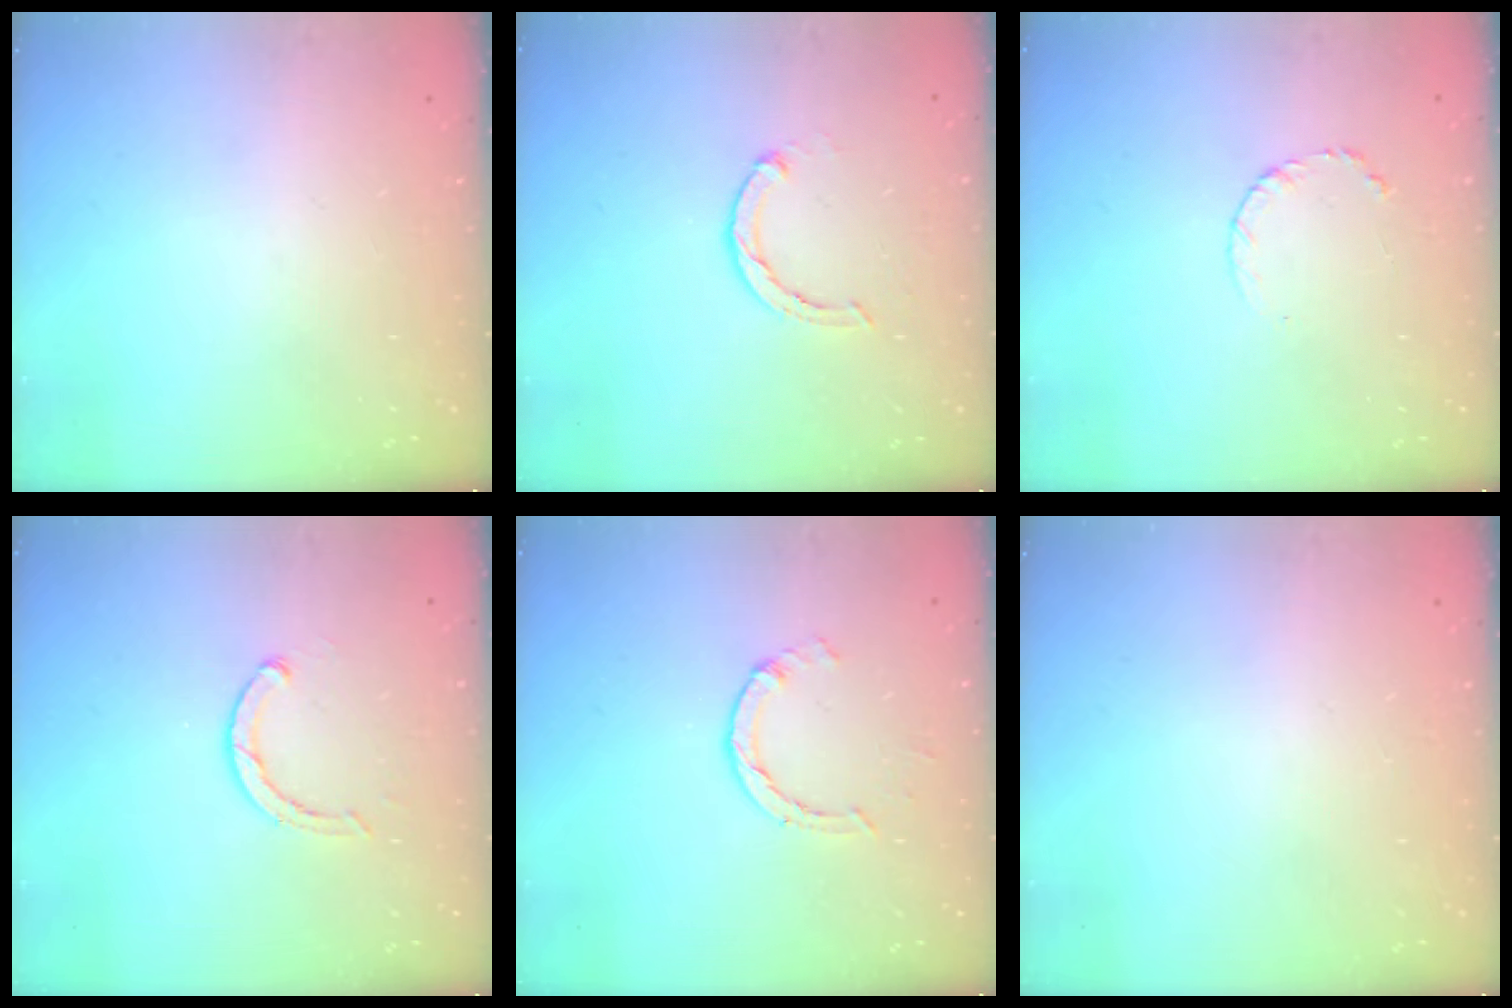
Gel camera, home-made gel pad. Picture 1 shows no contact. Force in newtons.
{"total": 2.4, "press": 2.4, "slide": 0.4}
{"total": 3.3, "press": 3.3, "slide": 0.3}
{"total": 3.6, "press": 3.6, "slide": 0.3}
{"total": 1.4, "press": 1.4, "slide": 0.2}
{"total": 2.5, "press": 2.5, "slide": 0.2}